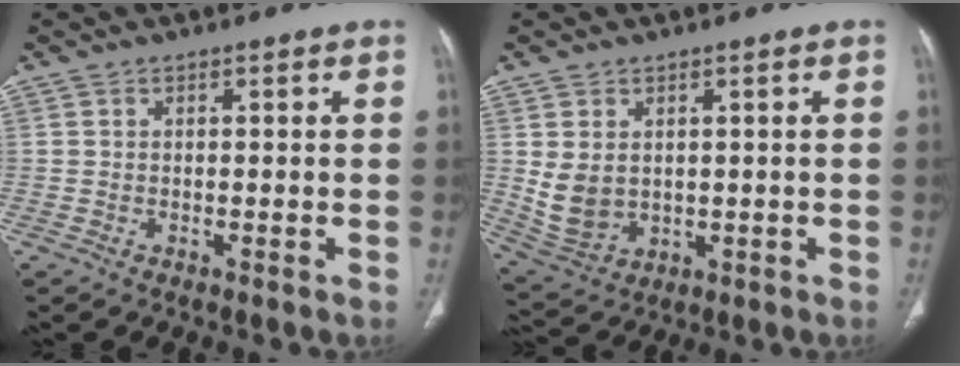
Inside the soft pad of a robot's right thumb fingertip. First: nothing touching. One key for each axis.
{"total": 7.1, "fx": 1.0, "fy": 5.3, "fz": 4.7, "tx": -0.081, "ty": -0.010, "tz": 0.043}